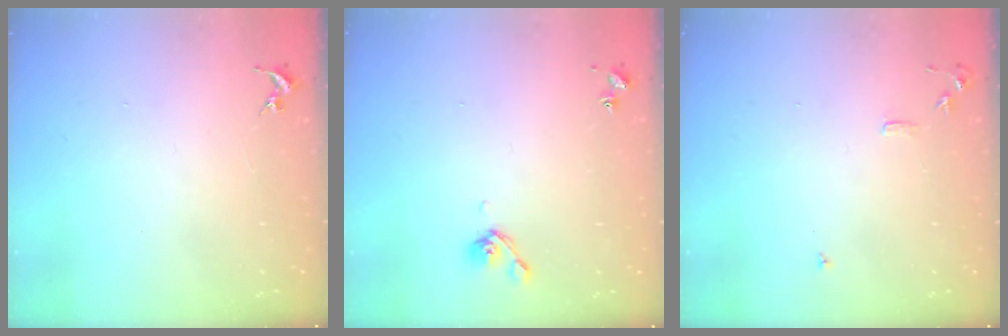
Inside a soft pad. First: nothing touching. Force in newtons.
{"total": 5.7, "press": 5.7, "slide": 0.9}
{"total": 6.5, "press": 6.5, "slide": 0.8}